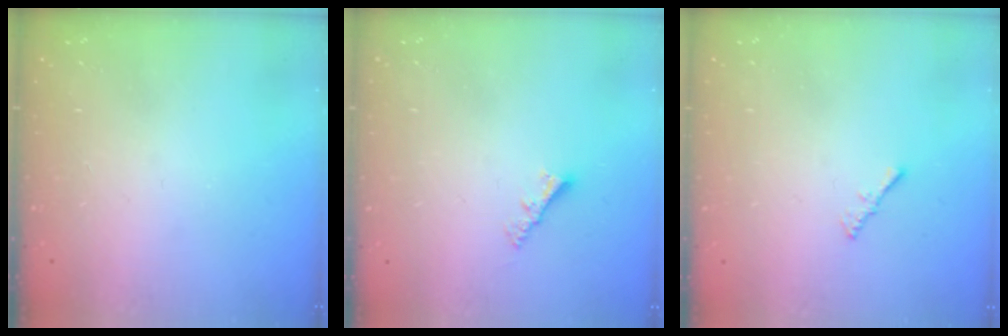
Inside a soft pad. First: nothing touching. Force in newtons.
{"total": 3.0, "press": 3.0, "slide": 0.1}
{"total": 0.7, "press": 0.6, "slide": 0.3}